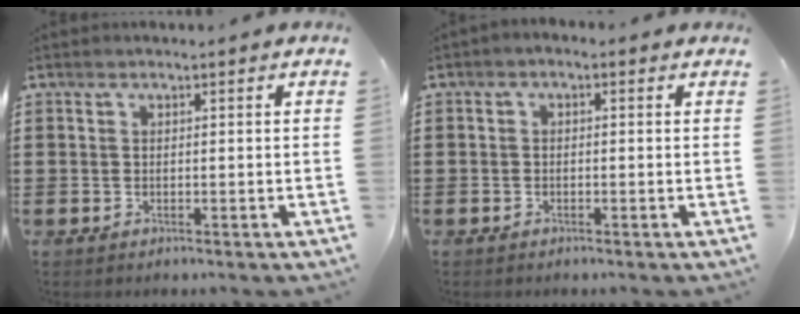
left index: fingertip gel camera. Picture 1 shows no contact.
{"total": 1.1, "force": [-1.0, 0.5, 0.2], "torque": [-0.006, 0.003, -0.021]}